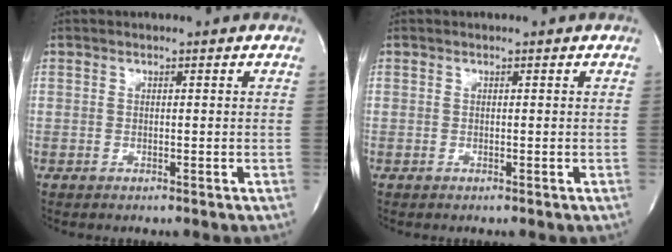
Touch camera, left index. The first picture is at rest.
{"total": 0.0}